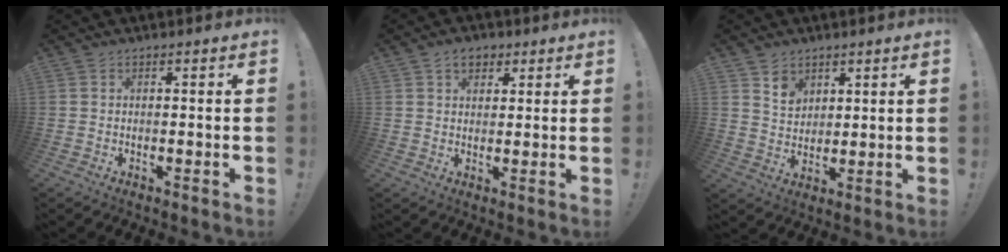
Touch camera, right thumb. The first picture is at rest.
{"total": 5.2, "force": [2.8, 3.7, 2.5], "torque": [-0.030, -0.005, 0.049]}
{"total": 6.0, "force": [4.1, 4.3, 1.1], "torque": [-0.005, -0.035, 0.074]}